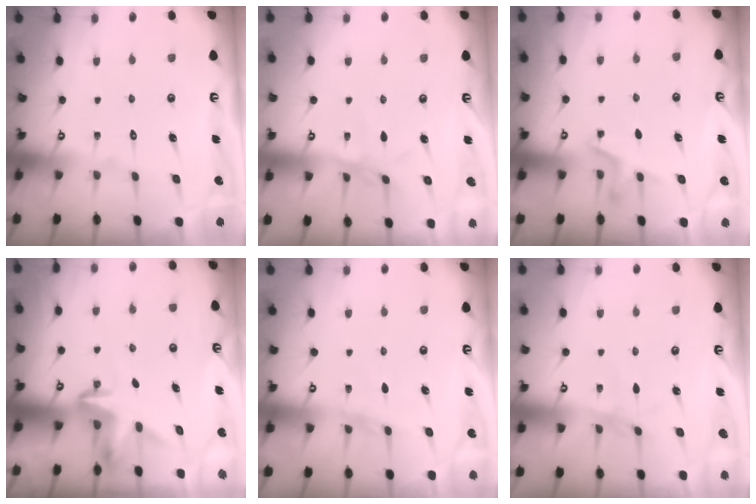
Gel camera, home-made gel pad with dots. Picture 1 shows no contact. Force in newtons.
{"total": 2.8, "press": 2.8, "slide": 0.2}
{"total": 3.2, "press": 3.0, "slide": 1.3}
{"total": 4.0, "press": 3.9, "slide": 0.3}
{"total": 4.9, "press": 4.9, "slide": 0.5}
{"total": 1.4, "press": 1.3, "slide": 0.3}